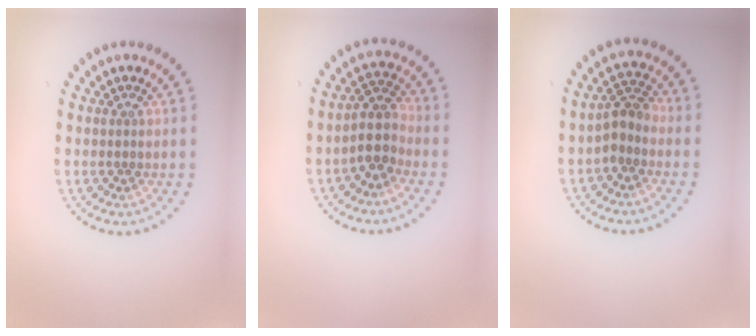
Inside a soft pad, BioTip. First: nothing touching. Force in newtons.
{"total": 2.7, "press": 2.2, "slide": 1.6}
{"total": 2.4, "press": 2.1, "slide": 1.3}